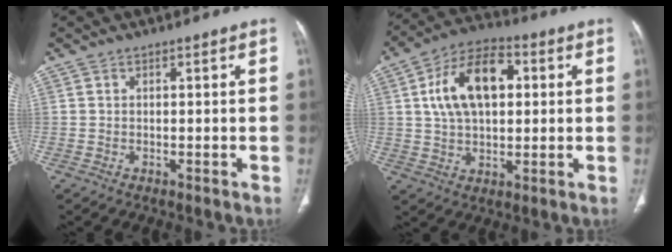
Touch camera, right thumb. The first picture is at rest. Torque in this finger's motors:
{"motor_torque": [0.20, 0.25, 0.27, -0.18, 0.30]}